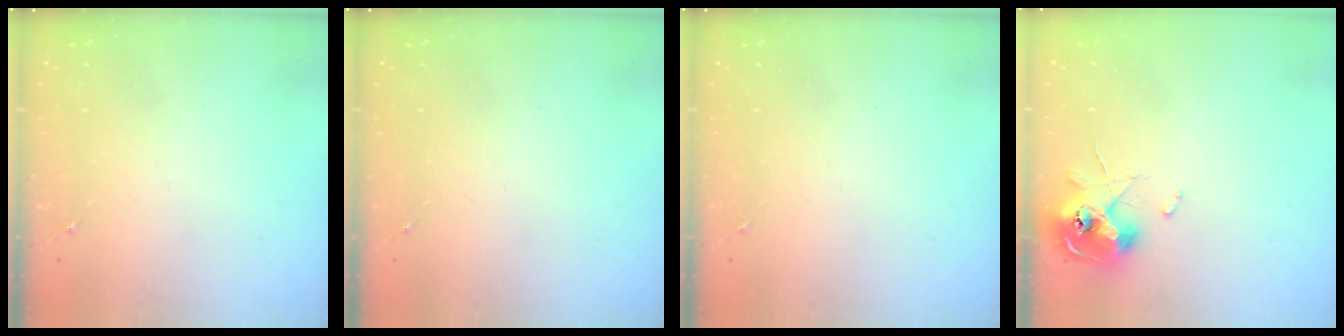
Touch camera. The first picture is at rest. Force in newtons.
{"total": 0.0}
{"total": 0.0}
{"total": 10.0, "press": 9.9, "slide": 1.1}